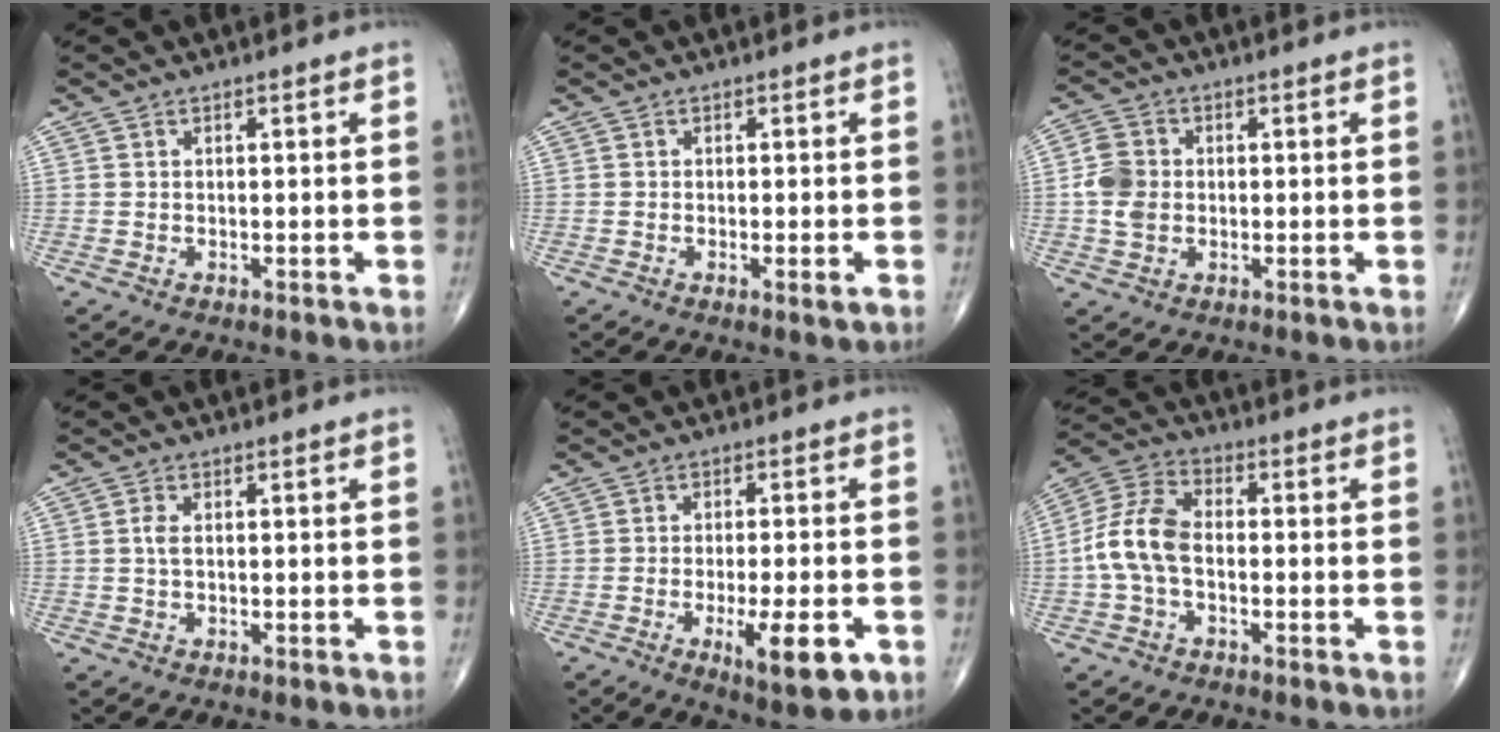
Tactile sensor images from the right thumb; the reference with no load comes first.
{"total": 1.5, "force": [-0.5, 0.2, 1.4], "torque": [-0.024, -0.005, -0.009]}
{"total": 5.7, "force": [-0.3, 4.5, 3.5], "torque": [-0.067, 0.008, -0.010]}
{"total": 1.7, "force": [0.1, 0.8, 1.5], "torque": [-0.036, -0.001, -0.002]}
{"total": 9.9, "force": [-3.6, 2.8, 8.7], "torque": [-0.132, -0.006, -0.049]}
{"total": 9.7, "force": [-1.3, 5.8, 7.7], "torque": [-0.159, 0.031, -0.037]}